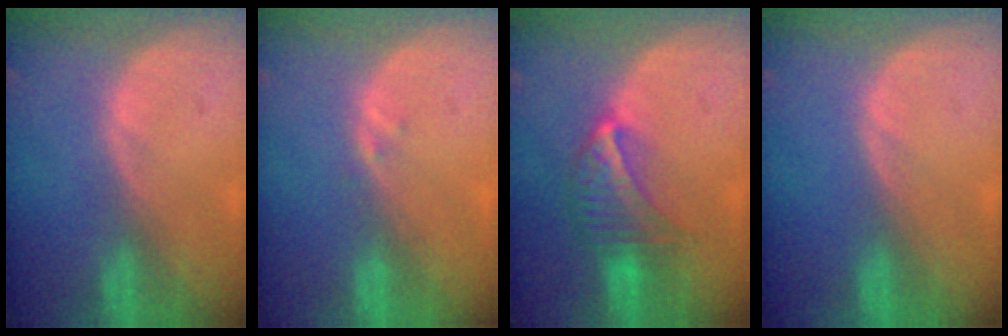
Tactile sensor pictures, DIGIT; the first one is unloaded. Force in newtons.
{"total": 0.7, "press": 0.6, "slide": 0.3}
{"total": 7.1, "press": 6.3, "slide": 3.1}
{"total": 0.0}